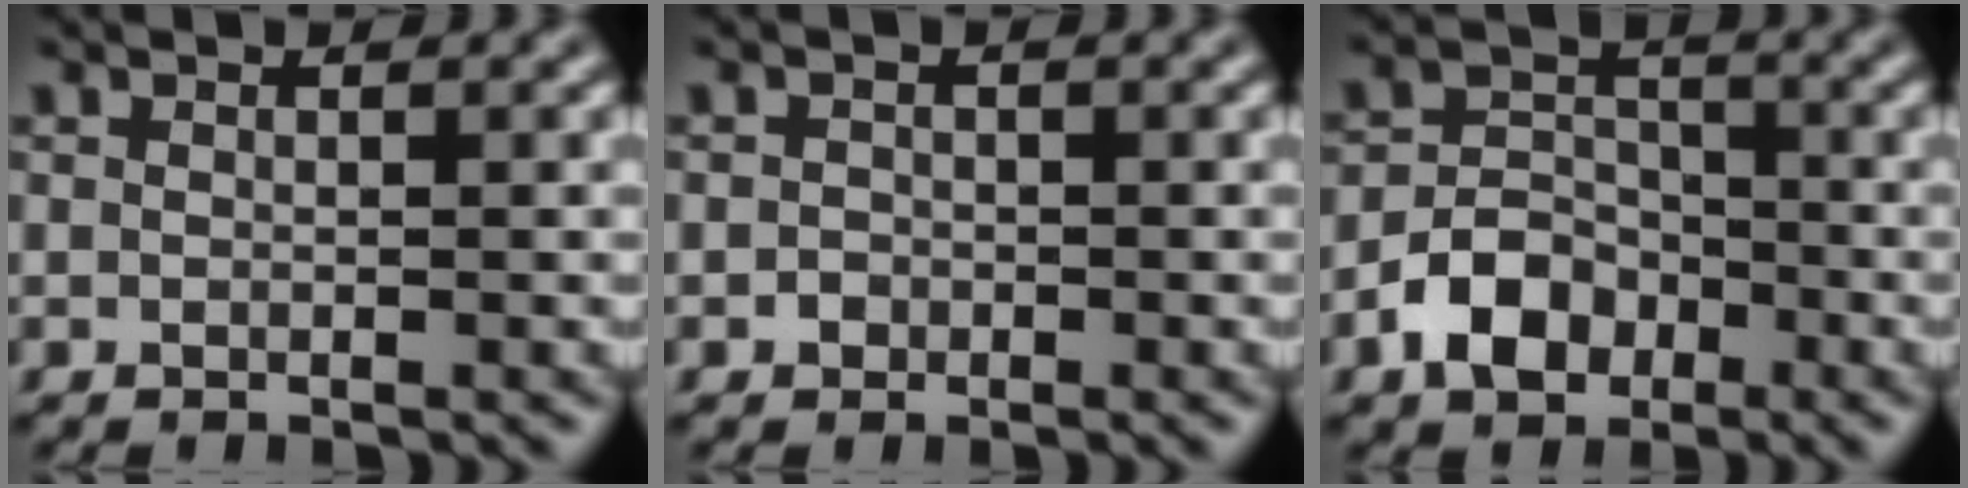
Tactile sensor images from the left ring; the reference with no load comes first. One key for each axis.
{"total": 0.8, "fx": -0.4, "fy": 0.7, "fz": 0.1, "tx": 0.004, "ty": -0.001, "tz": -0.007}
{"total": 4.3, "fx": -2.3, "fy": 3.1, "fz": 2.0, "tx": -0.034, "ty": 0.002, "tz": -0.047}